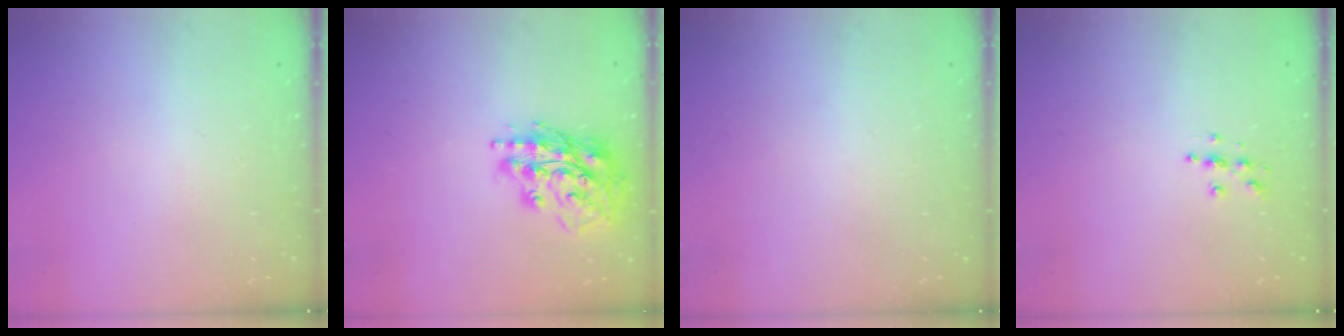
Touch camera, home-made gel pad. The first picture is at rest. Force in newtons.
{"total": 17.6, "press": 17.4, "slide": 2.6}
{"total": 0.0}
{"total": 5.0, "press": 5.0, "slide": 0.4}